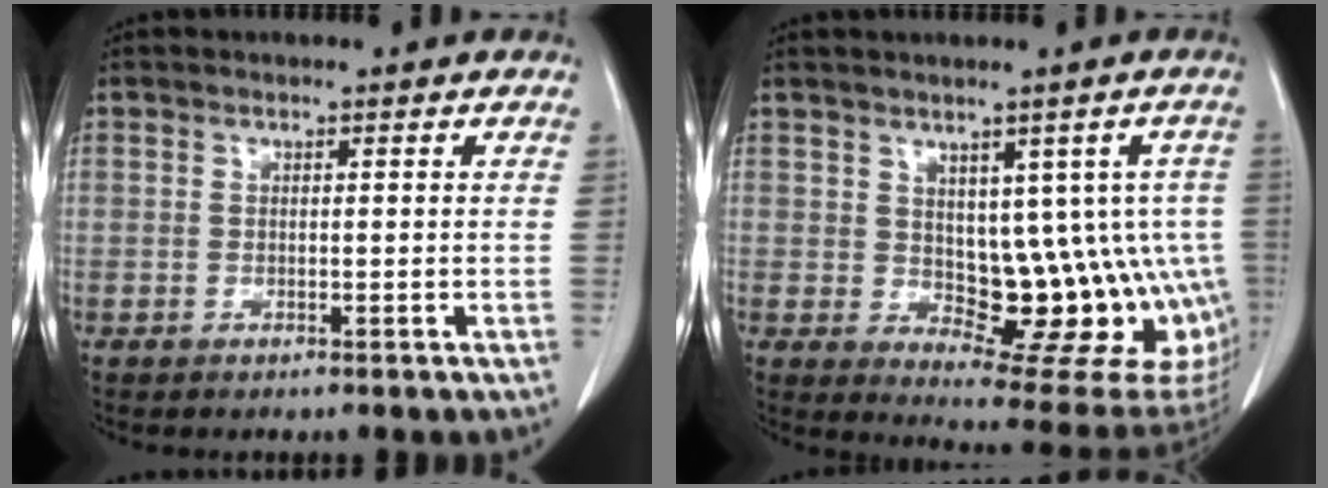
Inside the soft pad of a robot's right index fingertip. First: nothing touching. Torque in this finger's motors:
{"motor_torque": [0.73, 0.34, 0.17, 0.07]}